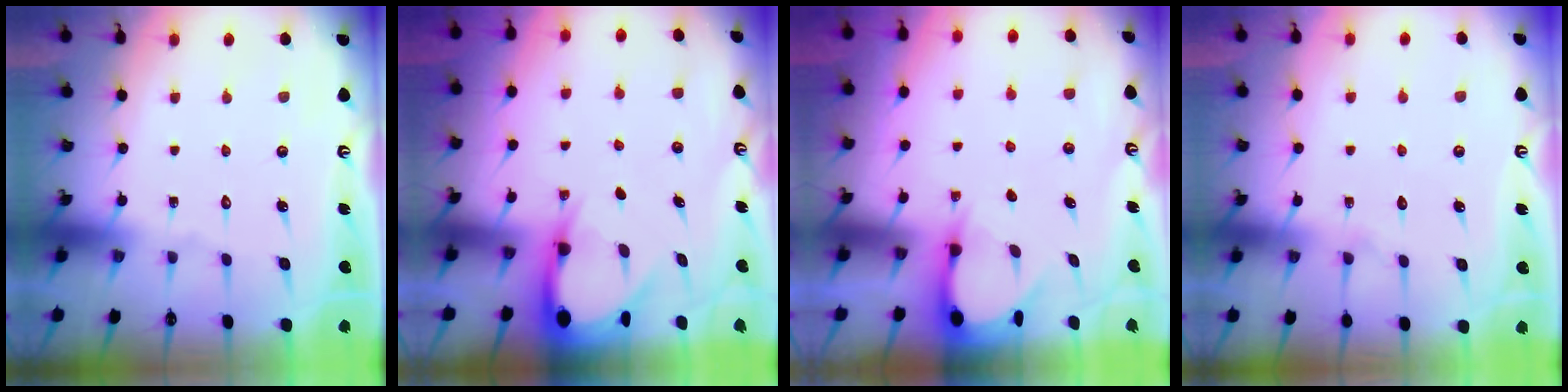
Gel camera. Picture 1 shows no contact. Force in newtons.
{"total": 4.6, "press": 4.6, "slide": 0.7}
{"total": 3.3, "press": 3.3, "slide": 0.4}
{"total": 5.7, "press": 5.7, "slide": 0.6}